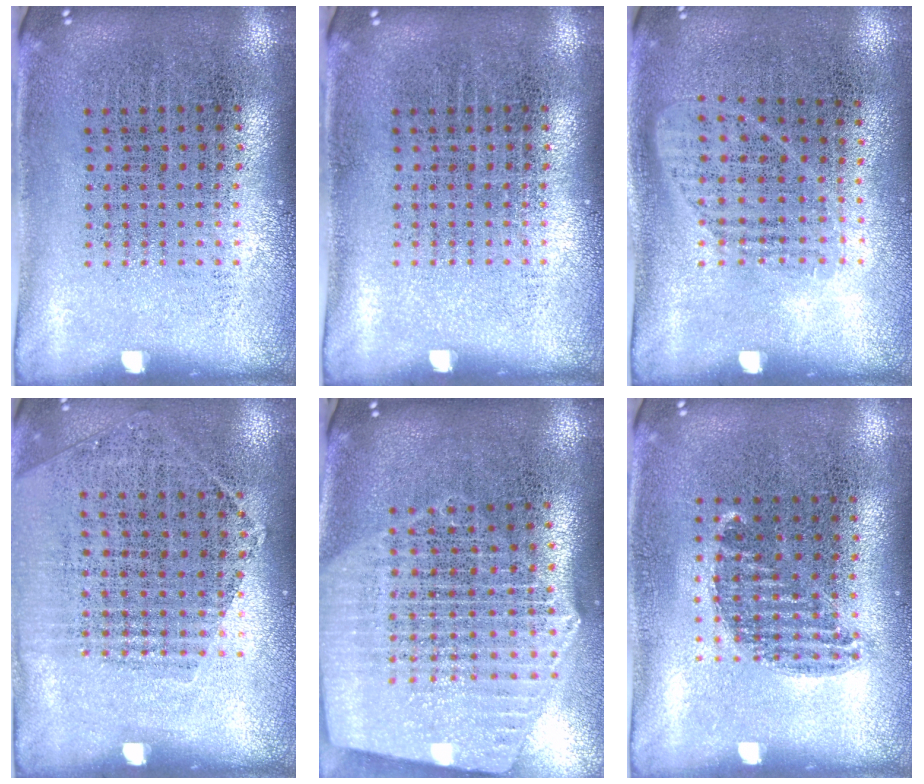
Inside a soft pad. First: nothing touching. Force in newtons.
{"total": 0.0}
{"total": 1.0, "press": 0.8, "slide": 0.6}
{"total": 1.1, "press": 0.9, "slide": 0.5}
{"total": 2.8, "press": 2.3, "slide": 1.5}
{"total": 0.8, "press": 0.6, "slide": 0.4}